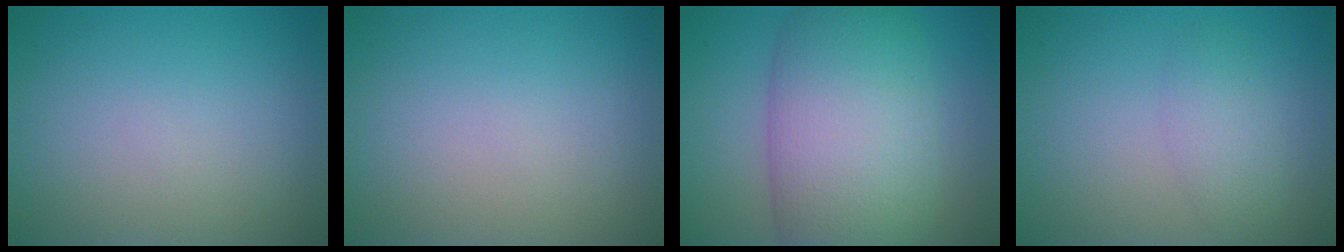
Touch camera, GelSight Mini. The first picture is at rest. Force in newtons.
{"total": 0.0}
{"total": 11.6, "press": 11.6, "slide": 0.5}
{"total": 2.0, "press": 2.0, "slide": 0.1}